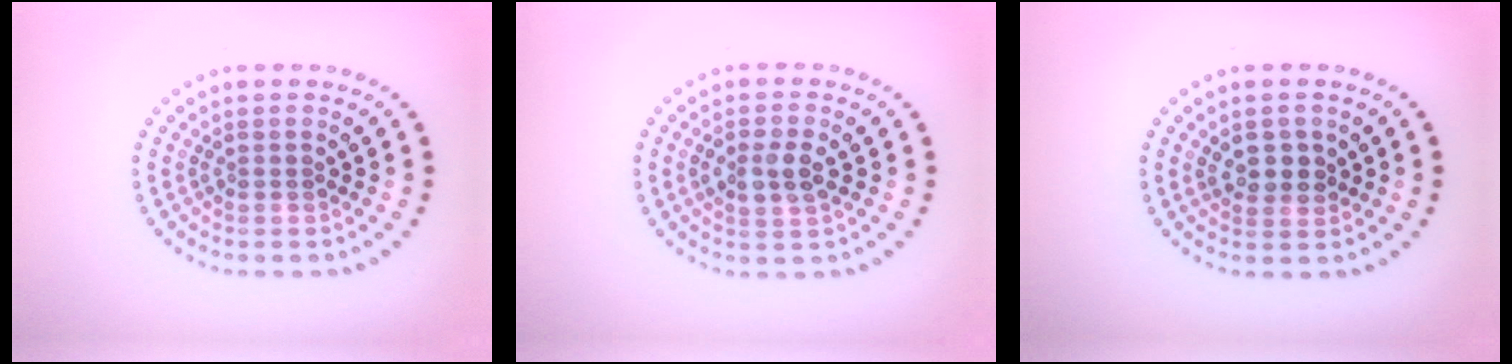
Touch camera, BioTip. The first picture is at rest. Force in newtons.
{"total": 2.5, "press": 2.4, "slide": 0.6}
{"total": 2.0, "press": 1.9, "slide": 0.4}